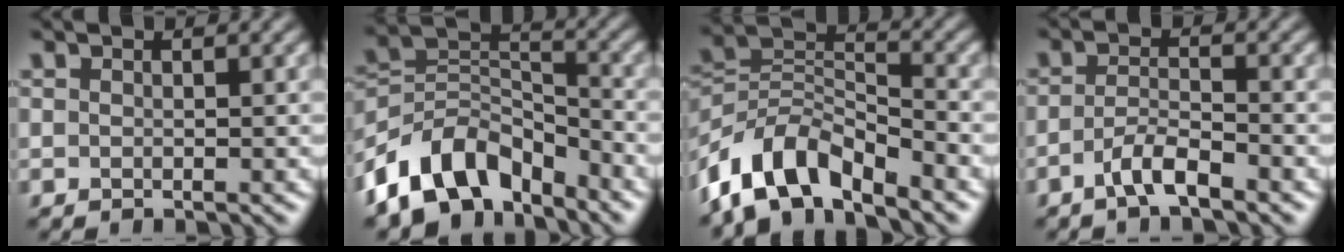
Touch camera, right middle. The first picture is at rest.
{"total": 9.7, "force": [-6.7, 5.3, 4.7], "torque": [-0.071, 0.000, -0.141]}
{"total": 8.4, "force": [-6.1, 3.6, 4.5], "torque": [-0.073, 0.001, -0.131]}
{"total": 2.9, "force": [-1.9, 0.7, 2.2], "torque": [-0.044, 0.005, -0.041]}